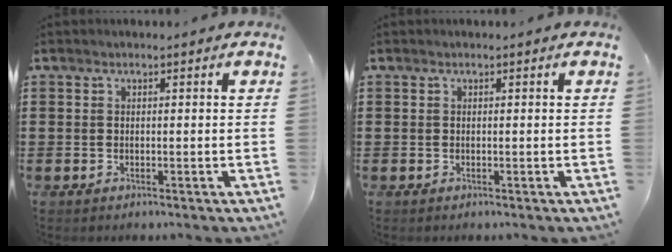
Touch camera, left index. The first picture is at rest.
{"total": 0.0}